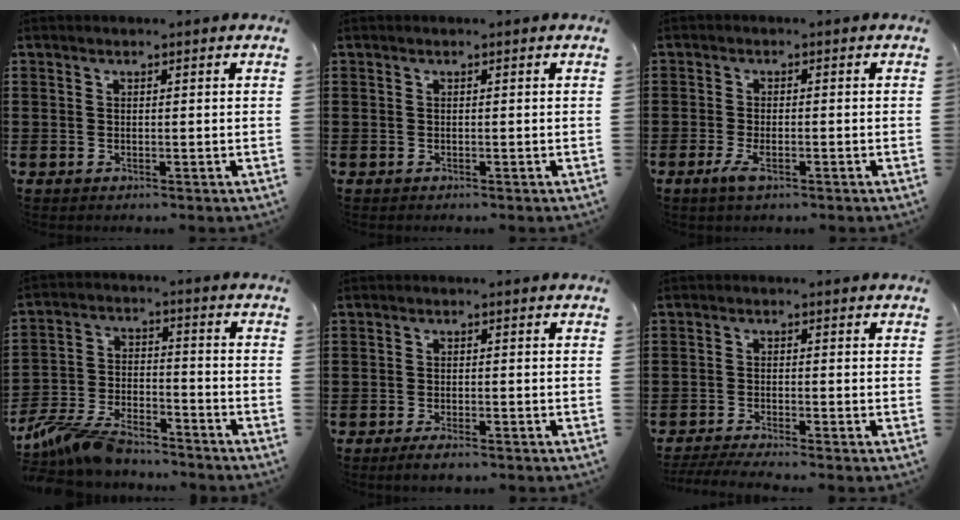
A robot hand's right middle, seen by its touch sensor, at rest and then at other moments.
{"total": 0.0}
{"total": 3.1, "force": [-1.4, 1.0, 2.5], "torque": [-0.058, -0.006, -0.029]}
{"total": 8.6, "force": [-7.9, 1.7, 2.9], "torque": [-0.076, 0.005, -0.157]}
{"total": 1.9, "force": [-1.4, 0.2, 1.2], "torque": [-0.021, 0.000, -0.026]}
{"total": 2.3, "force": [-2.1, -0.1, 0.9], "torque": [-0.022, -0.002, -0.043]}